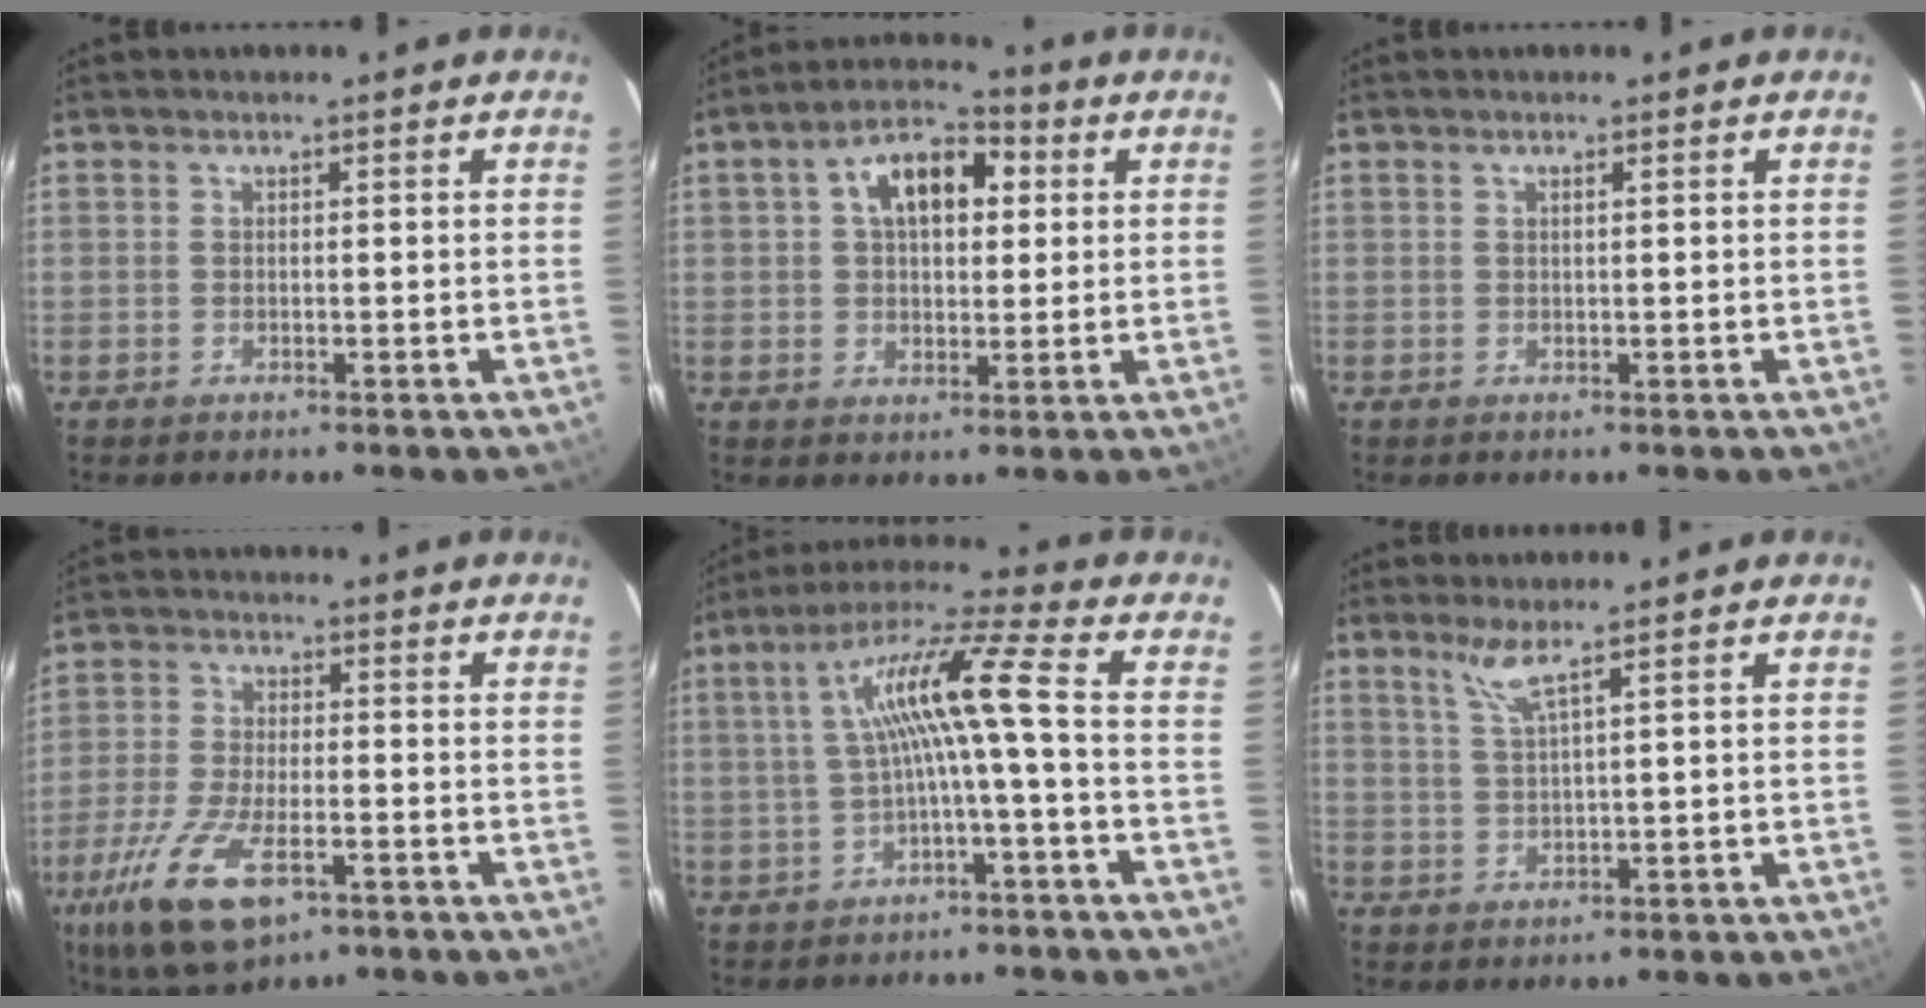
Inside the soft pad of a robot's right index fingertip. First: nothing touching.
{"total": 10.6, "force": [2.9, 6.2, 8.1], "torque": [-0.136, 0.038, 0.046]}
{"total": 0.5, "force": [0.3, 0.0, 0.4], "torque": [-0.008, 0.003, 0.004]}
{"total": 14.8, "force": [-7.8, 6.0, 11.1], "torque": [-0.242, -0.036, -0.145]}
{"total": 10.3, "force": [-0.8, -0.5, 10.2], "torque": [-0.199, 0.020, -0.009]}
{"total": 3.2, "force": [2.2, -0.7, 2.2], "torque": [-0.046, -0.007, 0.045]}